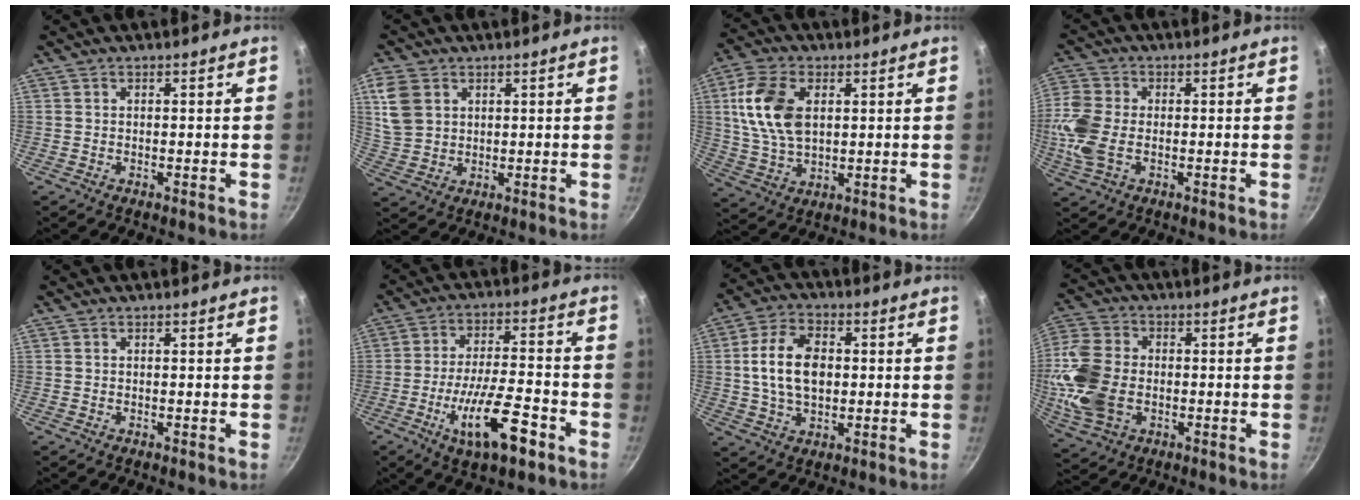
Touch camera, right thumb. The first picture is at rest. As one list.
[{"total": 7.9, "force": [2.8, 6.0, 4.3], "torque": [-0.071, -0.008, 0.065]}, {"total": 12.9, "force": [2.9, 7.8, 9.8], "torque": [-0.179, -0.004, 0.057]}, {"total": 9.5, "force": [-1.2, 6.2, 7.2], "torque": [-0.165, 0.004, -0.035]}, {"total": 0.0}, {"total": 14.4, "force": [-6.5, 4.5, 12.1], "torque": [-0.203, 0.026, -0.110]}, {"total": 11.6, "force": [0.9, 7.6, 8.8], "torque": [-0.145, 0.012, 0.009]}, {"total": 15.7, "force": [-1.9, 11.1, 11.0], "torque": [-0.228, 0.013, -0.037]}]